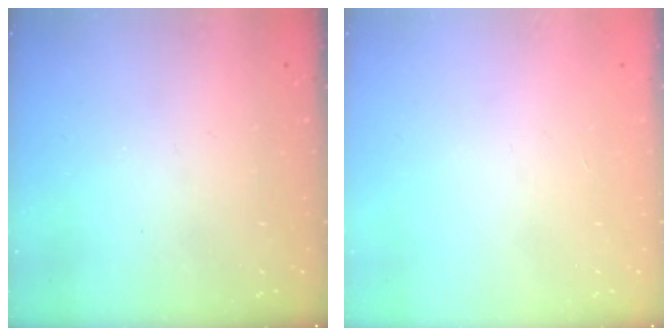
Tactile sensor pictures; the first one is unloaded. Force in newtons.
{"total": 0.0}